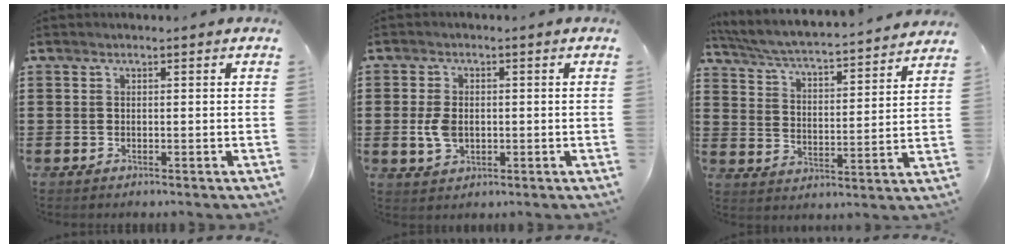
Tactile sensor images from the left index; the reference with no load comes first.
{"total": 4.2, "force": [-0.1, 2.7, 3.3], "torque": [-0.086, -0.002, -0.008]}
{"total": 4.5, "force": [4.2, -0.4, 1.4], "torque": [-0.050, -0.039, 0.063]}